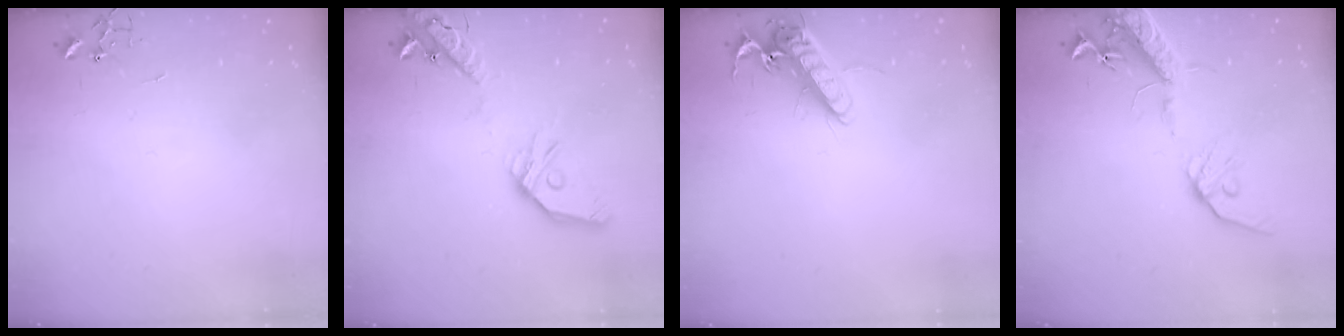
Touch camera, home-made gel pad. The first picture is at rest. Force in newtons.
{"total": 18.2, "press": 18.0, "slide": 3.2}
{"total": 12.8, "press": 12.6, "slide": 2.4}
{"total": 16.6, "press": 16.2, "slide": 3.5}